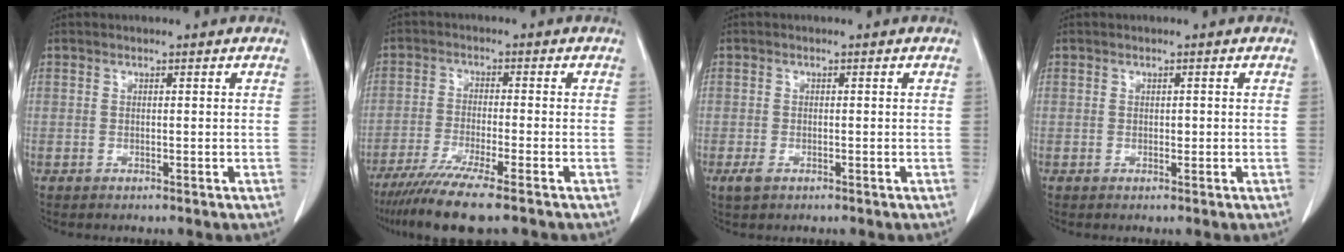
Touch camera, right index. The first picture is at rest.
{"total": 9.9, "force": [-7.5, -0.3, 6.4], "torque": [-0.103, -0.028, -0.123]}
{"total": 1.7, "force": [-0.9, 1.1, 1.0], "torque": [-0.023, 0.000, -0.012]}
{"total": 0.7, "force": [0.0, 0.4, 0.5], "torque": [-0.006, 0.001, 0.000]}